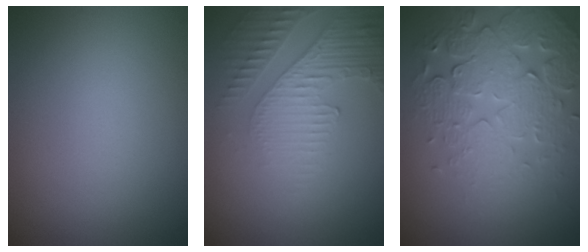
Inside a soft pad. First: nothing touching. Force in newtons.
{"total": 5.0, "press": 3.2, "slide": 3.8}
{"total": 6.7, "press": 5.1, "slide": 4.4}